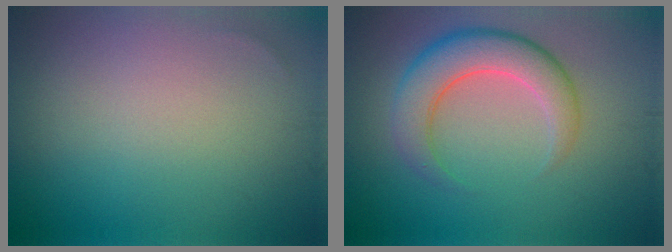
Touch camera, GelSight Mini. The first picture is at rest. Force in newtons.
{"total": 5.5, "press": 5.5, "slide": 0.4}